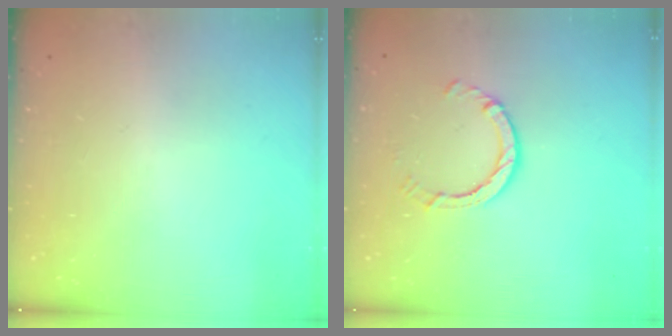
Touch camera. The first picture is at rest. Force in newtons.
{"total": 4.2, "press": 4.2, "slide": 0.4}